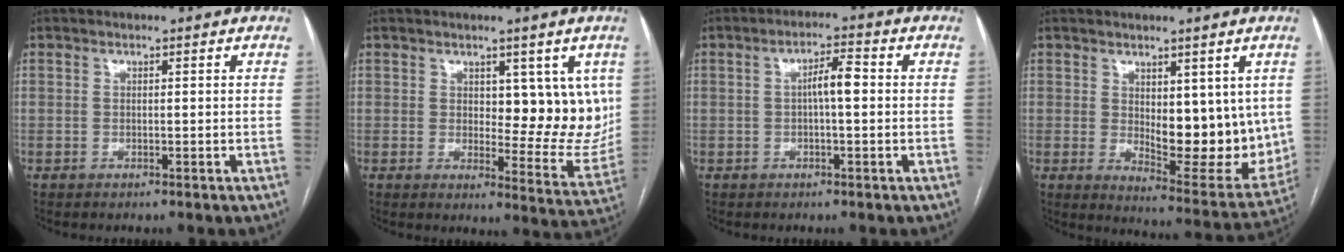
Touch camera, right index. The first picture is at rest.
{"total": 9.3, "force": [3.0, 4.5, 7.6], "torque": [-0.074, -0.008, 0.045]}
{"total": 4.0, "force": [0.1, 0.7, 3.9], "torque": [-0.066, 0.012, 0.000]}
{"total": 12.6, "force": [1.7, 5.4, 11.2], "torque": [-0.138, -0.021, 0.042]}